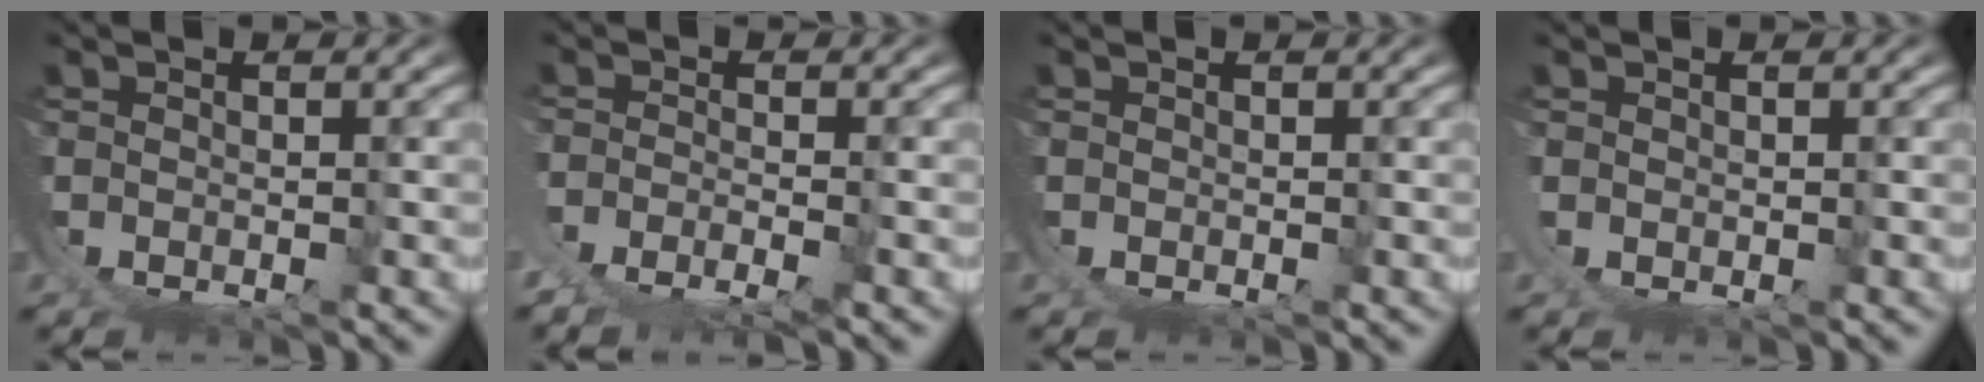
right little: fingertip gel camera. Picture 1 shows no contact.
{"total": 1.9, "force": [-0.8, -1.1, 1.4], "torque": [-0.019, 0.001, -0.011]}
{"total": 0.0}
{"total": 1.1, "force": [0.9, -0.5, 0.1], "torque": [-0.002, 0.004, 0.016]}